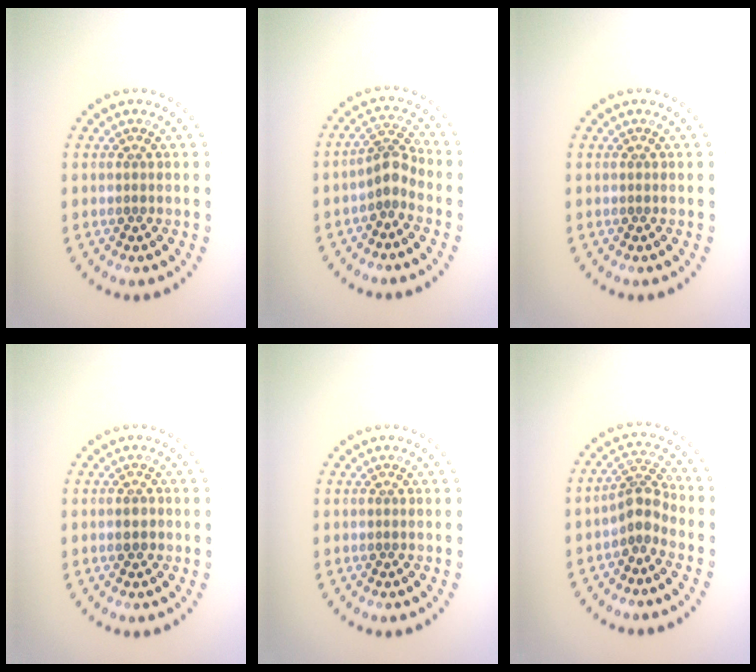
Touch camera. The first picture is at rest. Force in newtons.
{"total": 2.4, "press": 1.9, "slide": 1.5}
{"total": 0.0}
{"total": 1.1, "press": 1.1, "slide": 0.3}
{"total": 0.0}
{"total": 2.5, "press": 1.9, "slide": 1.6}